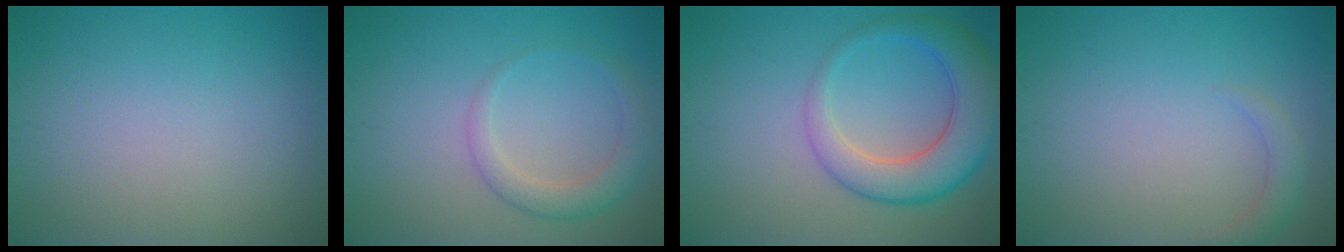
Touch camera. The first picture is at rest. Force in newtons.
{"total": 2.8, "press": 2.8, "slide": 0.2}
{"total": 6.6, "press": 6.6, "slide": 0.3}
{"total": 1.5, "press": 1.4, "slide": 0.2}